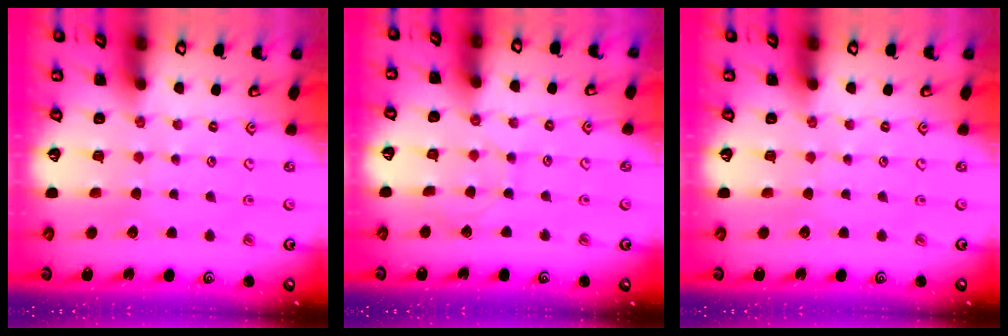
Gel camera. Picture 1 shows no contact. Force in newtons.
{"total": 4.1, "press": 4.1, "slide": 0.4}
{"total": 0.0}